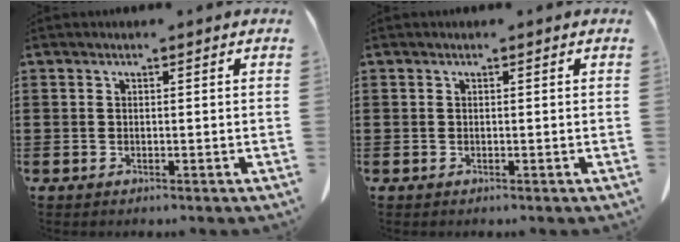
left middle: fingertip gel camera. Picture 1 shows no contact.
{"total": 0.0}